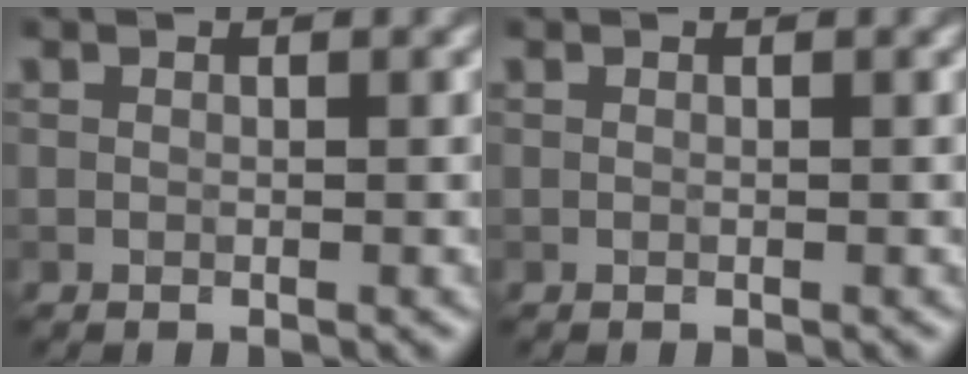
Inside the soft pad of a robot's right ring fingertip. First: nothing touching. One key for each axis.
{"total": 0.0}